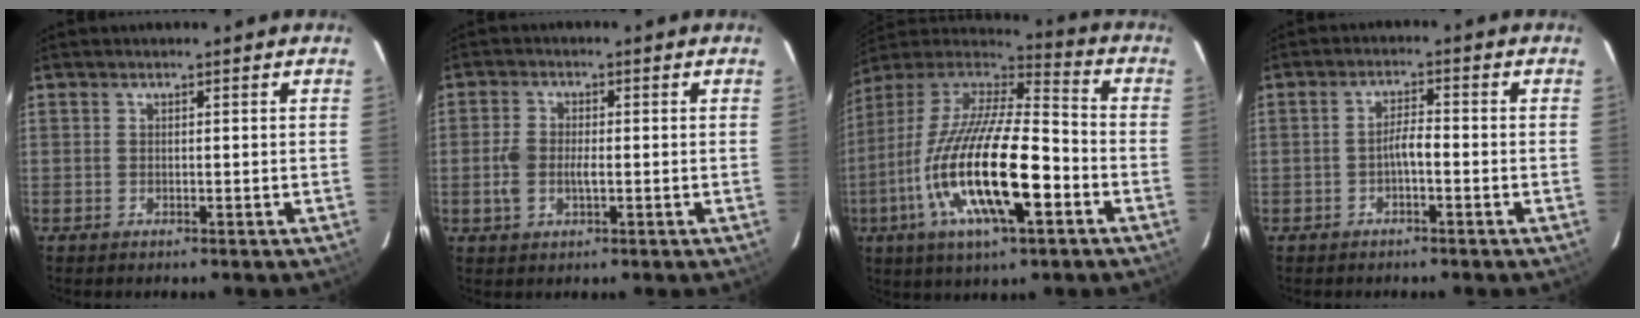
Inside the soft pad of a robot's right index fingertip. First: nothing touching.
{"total": 4.9, "force": [-0.9, 2.9, 3.9], "torque": [-0.087, 0.001, -0.016]}
{"total": 24.4, "force": [-7.9, 7.2, 21.9], "torque": [-0.416, -0.038, -0.148]}
{"total": 2.6, "force": [-1.3, 0.6, 2.2], "torque": [-0.043, 0.009, -0.024]}